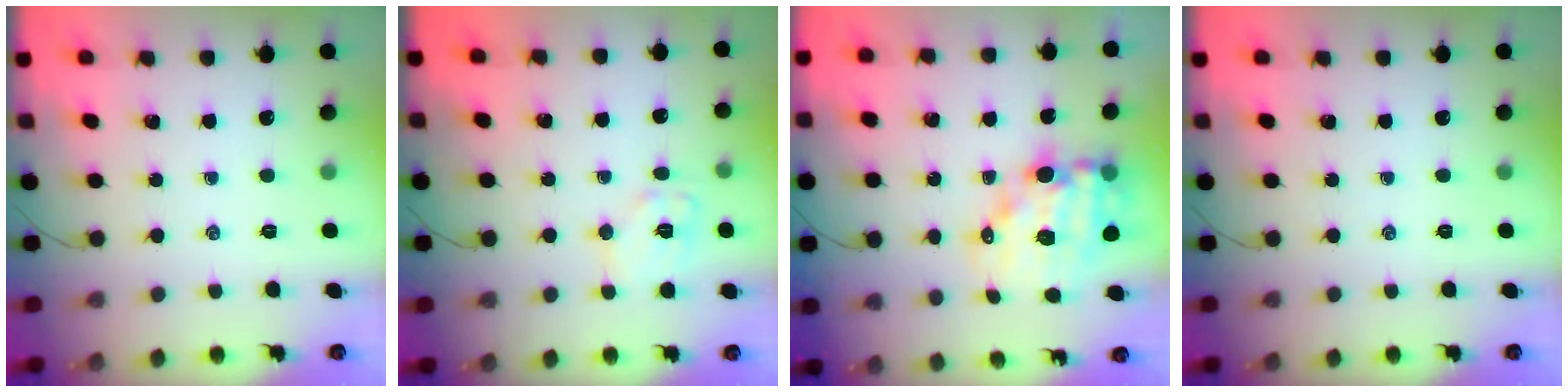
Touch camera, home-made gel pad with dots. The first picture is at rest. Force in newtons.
{"total": 8.7, "press": 8.6, "slide": 0.5}
{"total": 13.2, "press": 12.8, "slide": 3.4}
{"total": 0.0}